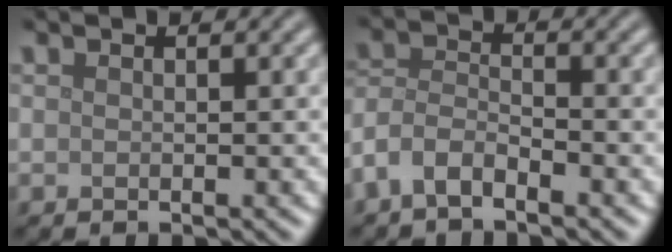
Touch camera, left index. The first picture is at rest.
{"total": 3.4, "force": [-2.5, 1.3, 1.9], "torque": [-0.040, 0.004, -0.060]}